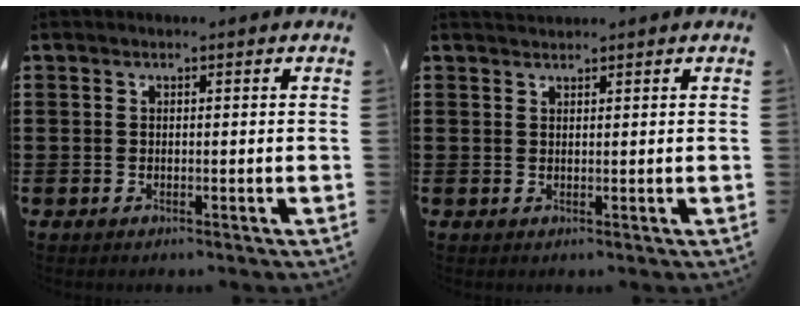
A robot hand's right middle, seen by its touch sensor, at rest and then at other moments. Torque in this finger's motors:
{"motor_torque": [-0.16, 0.09, -0.03, -0.02]}